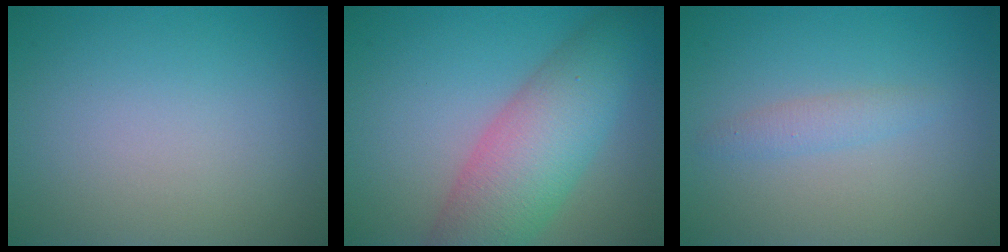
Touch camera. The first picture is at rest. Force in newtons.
{"total": 7.8, "press": 7.8, "slide": 0.3}
{"total": 1.4, "press": 1.4, "slide": 0.0}